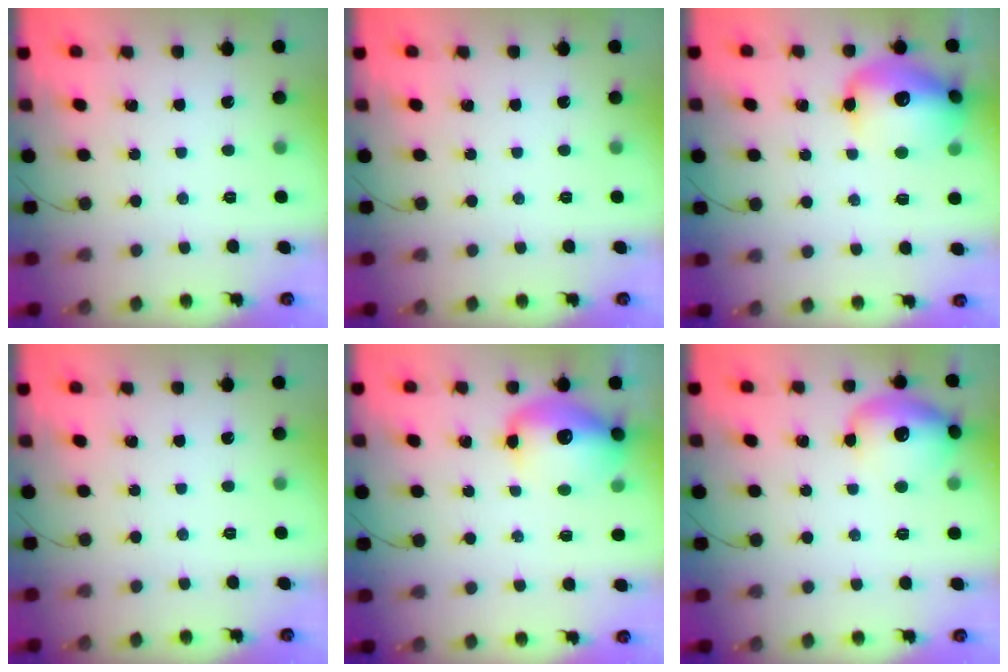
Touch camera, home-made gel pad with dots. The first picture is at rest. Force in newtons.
{"total": 0.0}
{"total": 16.7, "press": 16.5, "slide": 2.7}
{"total": 0.0}
{"total": 13.5, "press": 13.1, "slide": 3.4}
{"total": 13.4, "press": 13.2, "slide": 2.3}